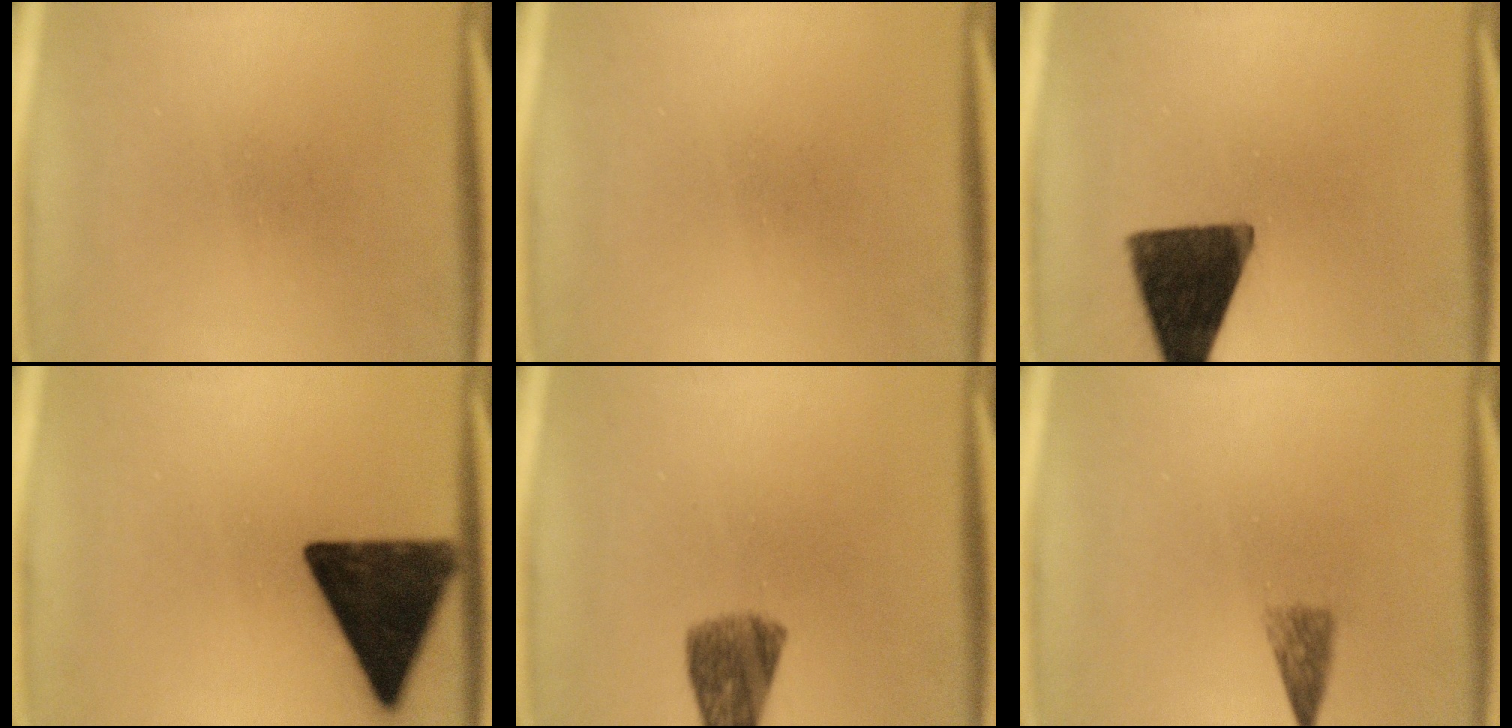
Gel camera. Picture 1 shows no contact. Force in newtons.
{"total": 0.0}
{"total": 14.5}
{"total": 16.1}
{"total": 7.1}
{"total": 2.4}